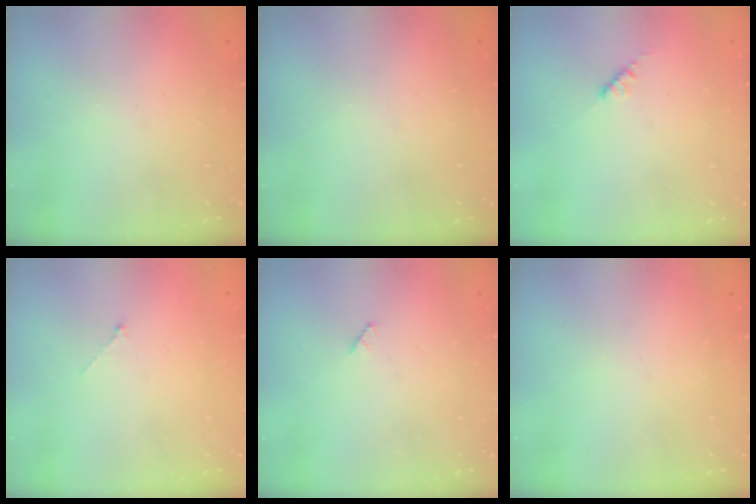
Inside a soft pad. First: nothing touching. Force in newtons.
{"total": 0.0}
{"total": 2.8, "press": 2.8, "slide": 0.4}
{"total": 0.0}
{"total": 2.5, "press": 2.5, "slide": 0.3}
{"total": 0.0}